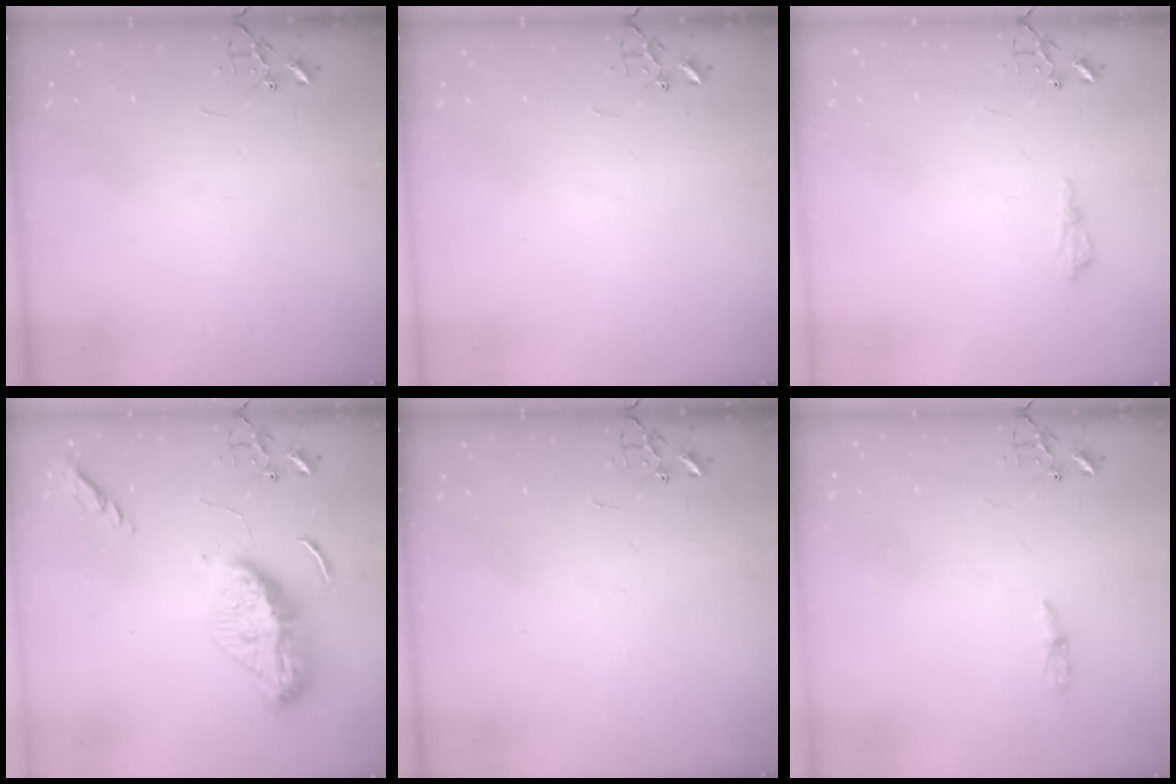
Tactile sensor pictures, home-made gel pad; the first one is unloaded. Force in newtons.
{"total": 0.0}
{"total": 7.1, "press": 7.1, "slide": 0.9}
{"total": 15.6, "press": 15.5, "slide": 1.6}
{"total": 0.0}
{"total": 3.2, "press": 3.2, "slide": 0.4}